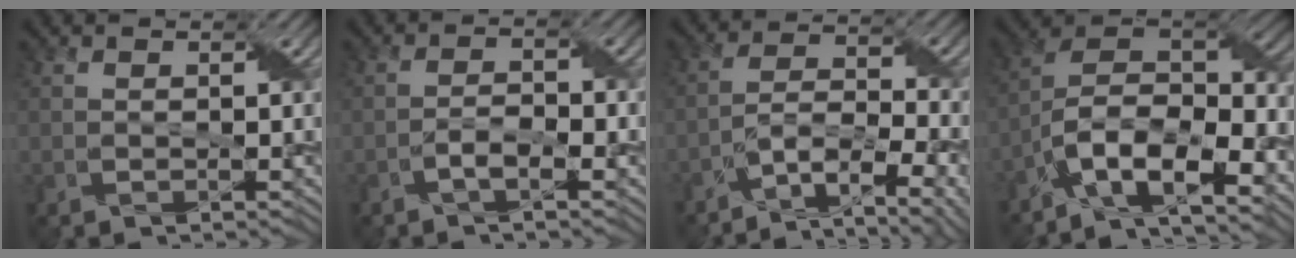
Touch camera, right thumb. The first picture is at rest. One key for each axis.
{"total": 2.6, "fx": -1.5, "fy": 0.8, "fz": 2.0, "tx": -0.042, "ty": 0.007, "tz": -0.031}
{"total": 9.2, "fx": -5.9, "fy": 3.0, "fz": 6.5, "tx": -0.109, "ty": 0.000, "tz": -0.108}
{"total": 14.2, "fx": -8.2, "fy": 5.9, "fz": 10.0, "tx": -0.193, "ty": -0.008, "tz": -0.154}